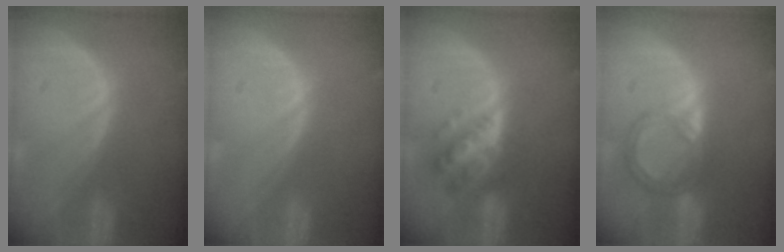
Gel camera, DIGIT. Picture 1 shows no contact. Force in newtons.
{"total": 0.0}
{"total": 6.1, "press": 6.1, "slide": 0.4}
{"total": 6.4, "press": 5.6, "slide": 3.1}